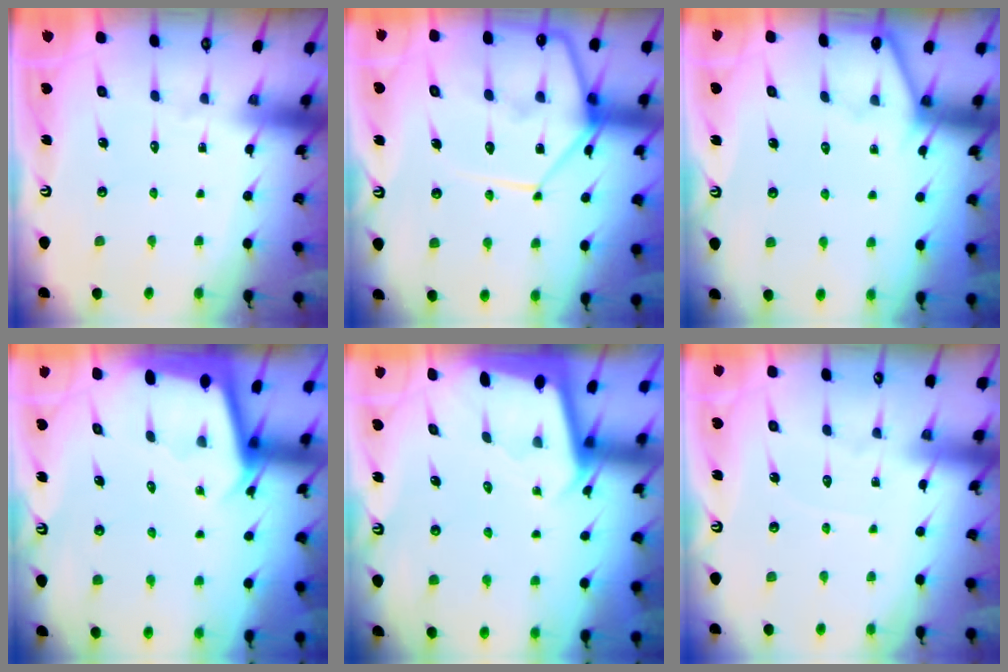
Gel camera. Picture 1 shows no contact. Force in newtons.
{"total": 15.5, "press": 15.4, "slide": 1.5}
{"total": 2.9, "press": 2.9, "slide": 0.3}
{"total": 2.3, "press": 2.3, "slide": 0.1}
{"total": 2.0, "press": 2.0, "slide": 0.1}
{"total": 2.7, "press": 2.7, "slide": 0.4}